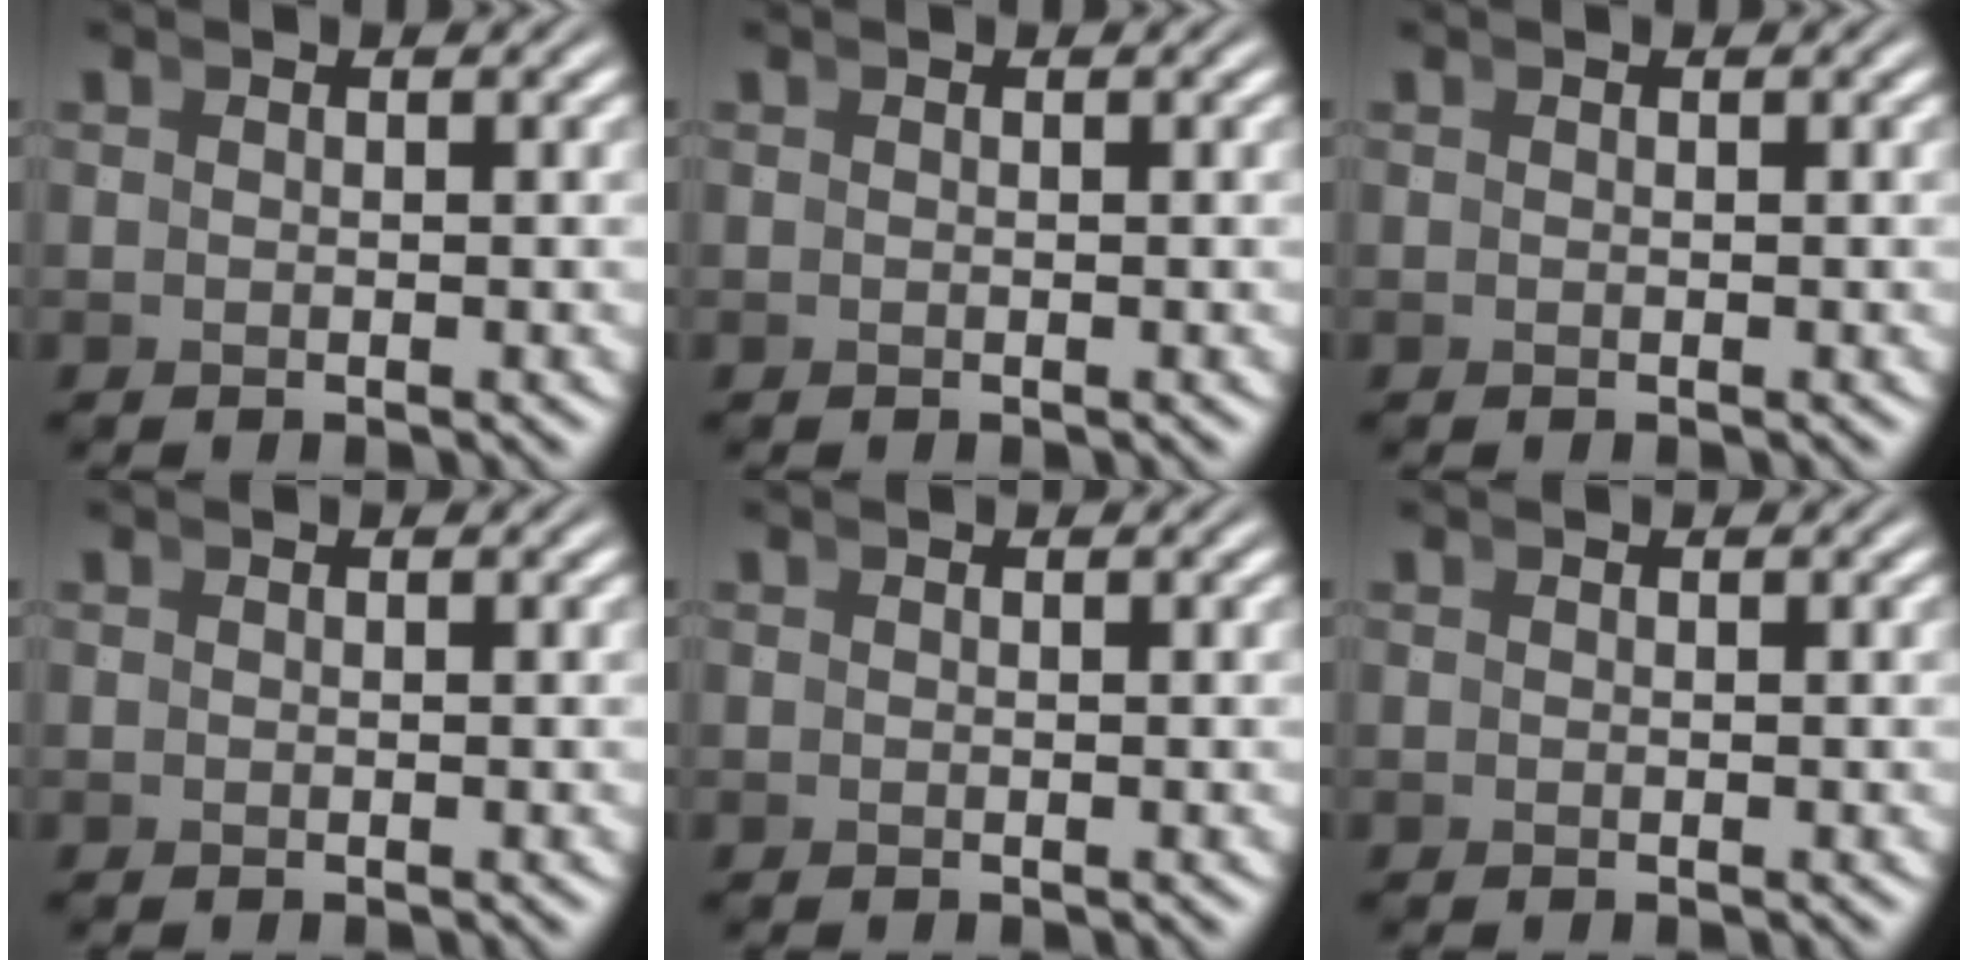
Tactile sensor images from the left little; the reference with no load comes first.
{"total": 0.0}
{"total": 0.0}
{"total": 0.0}
{"total": 0.0}
{"total": 0.0}